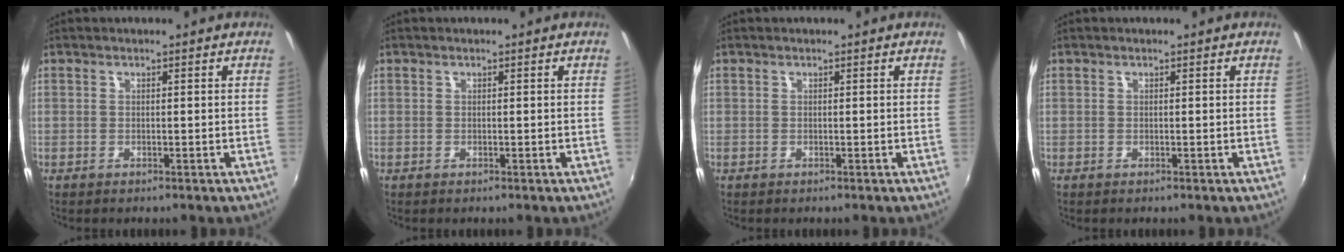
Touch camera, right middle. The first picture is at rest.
{"total": 0.0}
{"total": 0.0}
{"total": 0.0}